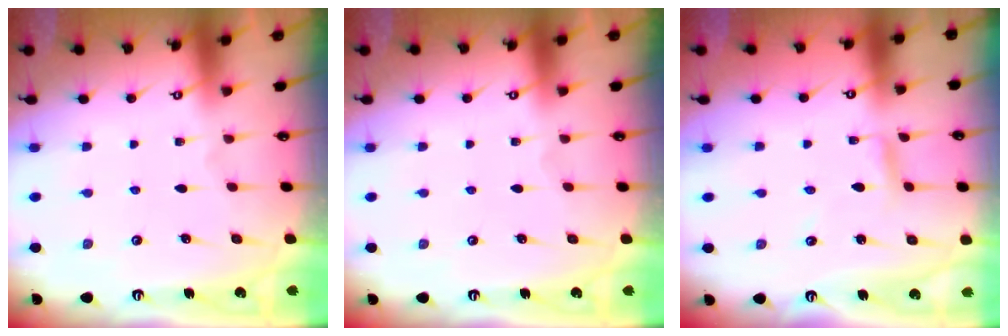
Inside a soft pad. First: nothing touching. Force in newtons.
{"total": 0.0}
{"total": 2.9, "press": 2.9, "slide": 0.1}